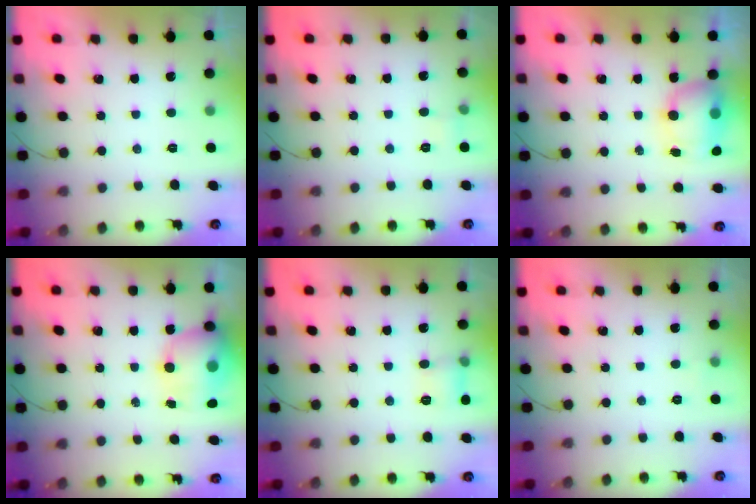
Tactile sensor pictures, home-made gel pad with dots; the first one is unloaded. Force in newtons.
{"total": 3.0, "press": 2.8, "slide": 1.0}
{"total": 11.2, "press": 9.0, "slide": 6.7}
{"total": 13.1, "press": 12.7, "slide": 3.2}
{"total": 6.5, "press": 6.2, "slide": 1.9}
{"total": 2.4, "press": 2.2, "slide": 0.9}